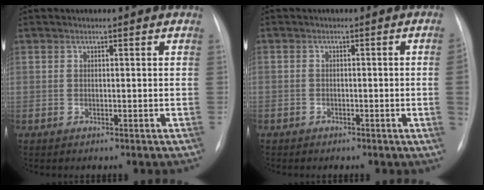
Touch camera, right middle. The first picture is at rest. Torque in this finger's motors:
{"motor_torque": [0.21, -0.58, -0.49, -0.21]}